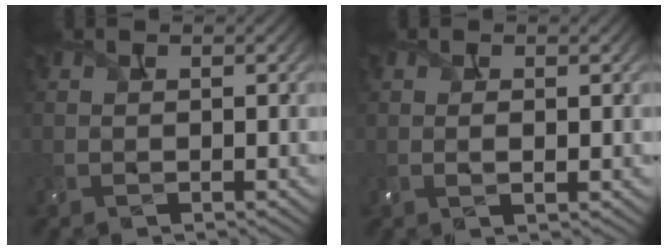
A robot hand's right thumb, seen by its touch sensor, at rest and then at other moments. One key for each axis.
{"total": 1.3, "fx": 0.2, "fy": 0.4, "fz": 1.2, "tx": -0.023, "ty": 0.000, "tz": 0.004}